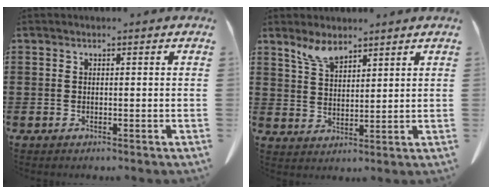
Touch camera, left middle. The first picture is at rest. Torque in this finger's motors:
{"motor_torque": [0.11, -0.08, -0.14, -0.04]}